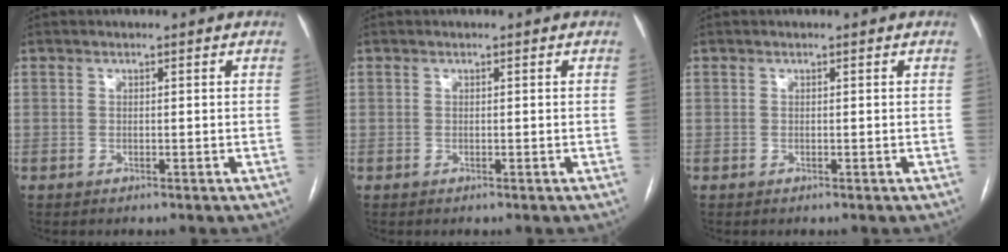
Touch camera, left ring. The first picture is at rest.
{"total": 0.0}
{"total": 0.0}